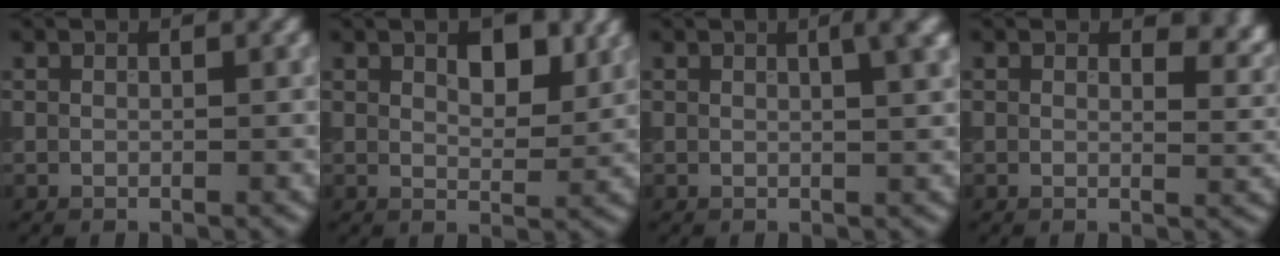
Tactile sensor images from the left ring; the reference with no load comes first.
{"total": 3.7, "force": [1.7, 1.7, 2.8], "torque": [-0.039, 0.002, 0.029]}
{"total": 2.6, "force": [1.1, 0.6, 2.3], "torque": [-0.021, 0.005, 0.013]}
{"total": 3.4, "force": [1.9, 1.7, 2.1], "torque": [-0.025, -0.005, 0.022]}